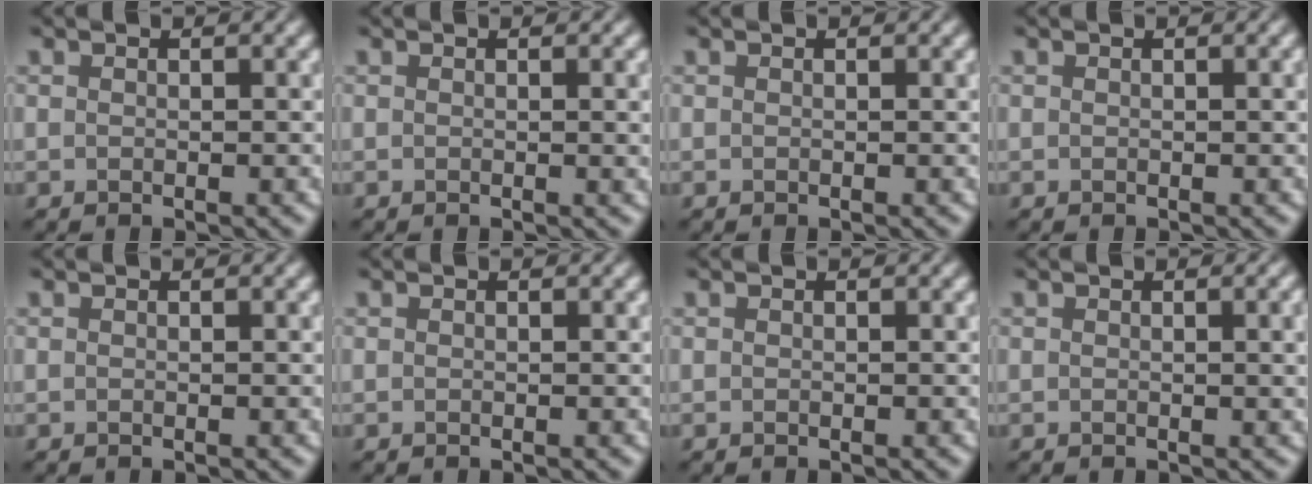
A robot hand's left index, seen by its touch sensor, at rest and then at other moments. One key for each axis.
{"total": 1.5, "fx": 0.2, "fy": 0.4, "fz": 1.4, "tx": -0.014, "ty": 0.001, "tz": 0.001}
{"total": 0.0}
{"total": 0.7, "fx": 0.1, "fy": 0.1, "fz": 0.7, "tx": -0.007, "ty": 0.003, "tz": 0.001}
{"total": 0.0}
{"total": 0.0}
{"total": 0.0}
{"total": 2.2, "fx": 0.3, "fy": 0.6, "fz": 2.0, "tx": -0.019, "ty": 0.003, "tz": 0.002}